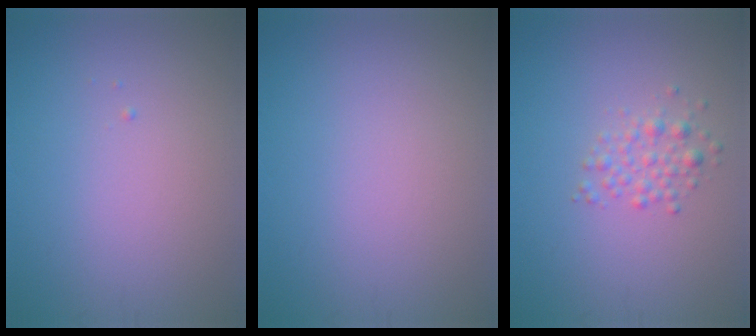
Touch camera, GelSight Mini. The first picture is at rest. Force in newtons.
{"total": 0.0}
{"total": 1.9, "press": 1.9, "slide": 0.1}